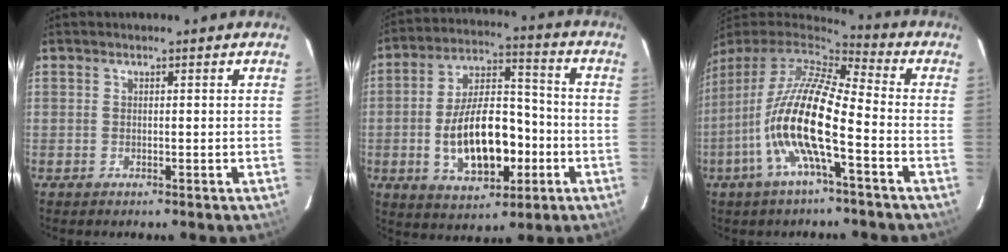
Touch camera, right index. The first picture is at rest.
{"total": 16.3, "force": [-4.1, 8.3, 13.4], "torque": [-0.256, 0.012, -0.053]}
{"total": 16.3, "force": [-5.7, 3.3, 14.9], "torque": [-0.282, -0.018, -0.116]}